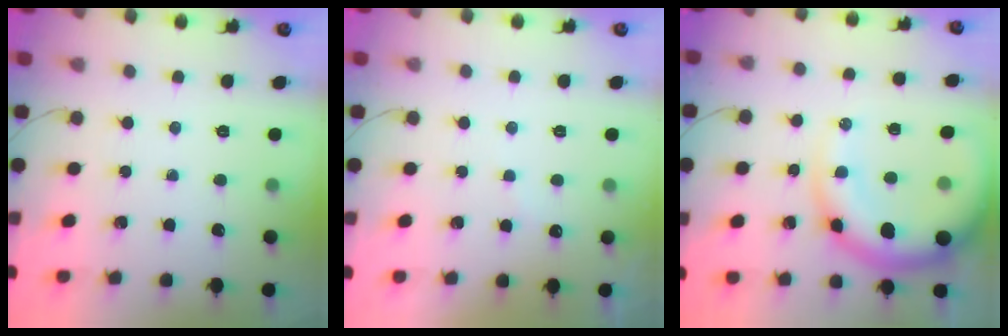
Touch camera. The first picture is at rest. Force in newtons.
{"total": 5.2, "press": 5.1, "slide": 0.8}
{"total": 12.9, "press": 12.3, "slide": 4.0}